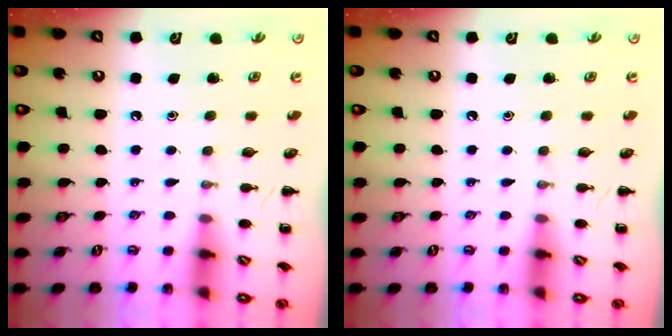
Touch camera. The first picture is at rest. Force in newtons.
{"total": 0.0}